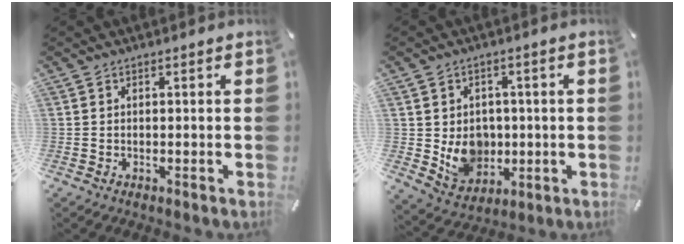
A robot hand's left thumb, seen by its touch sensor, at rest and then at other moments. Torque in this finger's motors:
{"motor_torque": [0.14, 0.21, 0.05, 0.04, 0.08]}